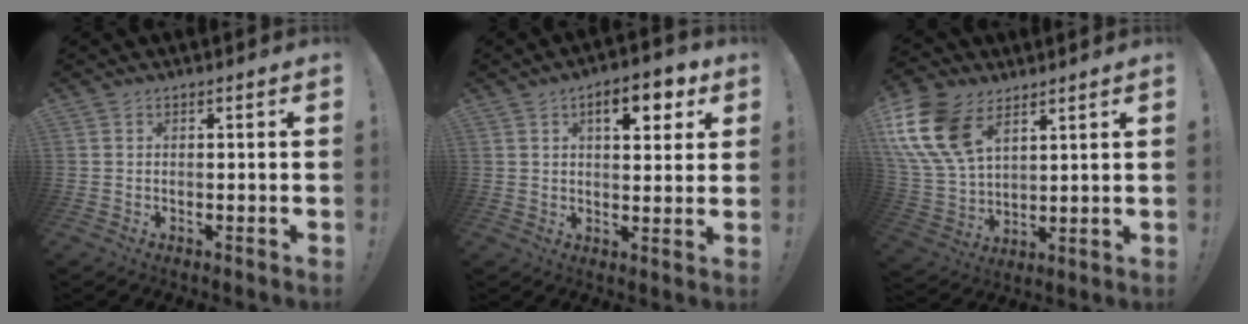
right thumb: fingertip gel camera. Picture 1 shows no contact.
{"total": 9.4, "force": [4.4, 4.3, 7.2], "torque": [-0.081, -0.011, 0.066]}
{"total": 18.4, "force": [8.9, 11.4, 11.4], "torque": [-0.251, -0.041, 0.167]}